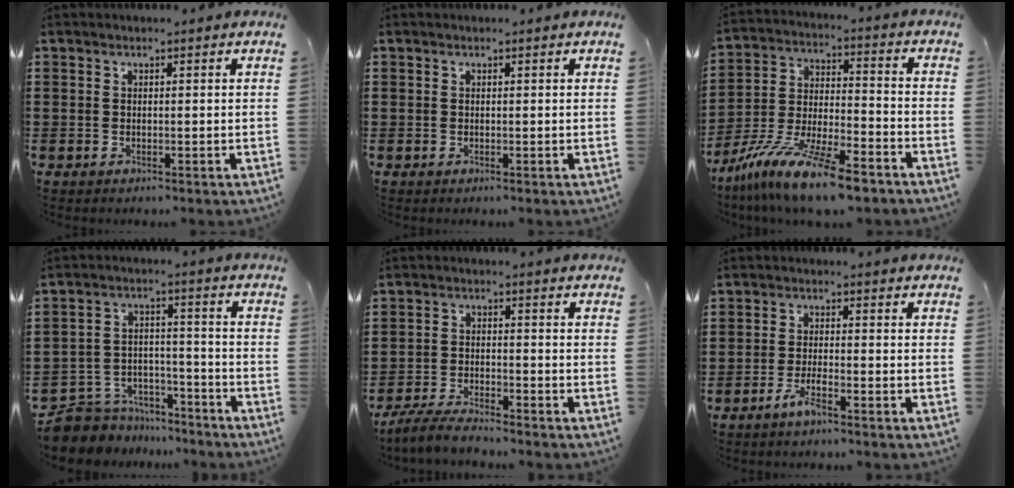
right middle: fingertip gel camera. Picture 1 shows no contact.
{"total": 0.0}
{"total": 13.5, "force": [-11.0, 1.5, 7.6], "torque": [-0.154, 0.018, -0.211]}
{"total": 6.5, "force": [-6.2, 1.9, -0.1], "torque": [-0.014, 0.009, -0.129]}
{"total": 4.4, "force": [-4.2, 0.5, 1.3], "torque": [-0.038, -0.004, -0.086]}
{"total": 3.4, "force": [-2.4, 0.6, 2.3], "torque": [-0.051, 0.002, -0.048]}